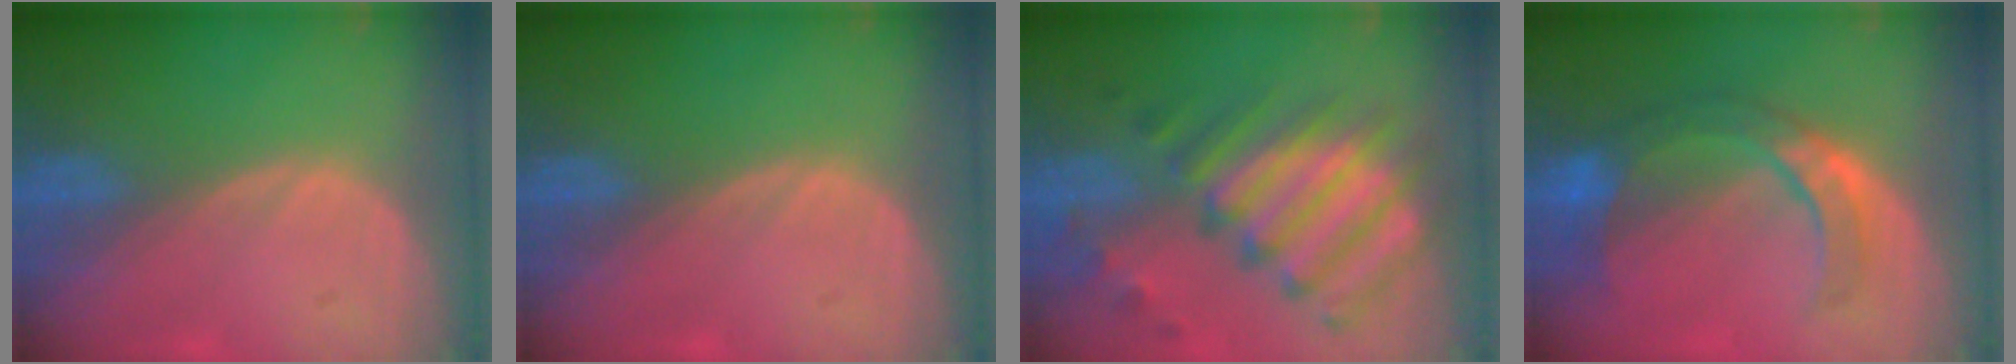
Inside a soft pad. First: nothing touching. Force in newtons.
{"total": 0.0}
{"total": 11.7, "press": 10.4, "slide": 5.3}
{"total": 8.3, "press": 7.7, "slide": 3.3}